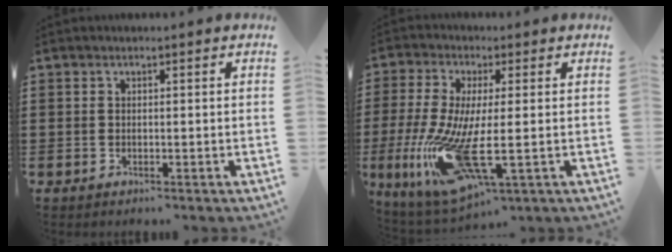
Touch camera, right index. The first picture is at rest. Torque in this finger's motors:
{"motor_torque": [2.14, 0.00, 1.05, 0.21]}